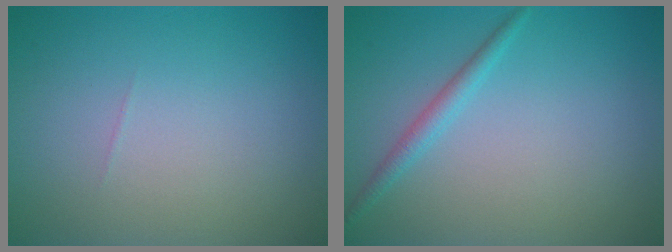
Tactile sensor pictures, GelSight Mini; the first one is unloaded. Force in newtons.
{"total": 1.5, "press": 1.5, "slide": 0.1}